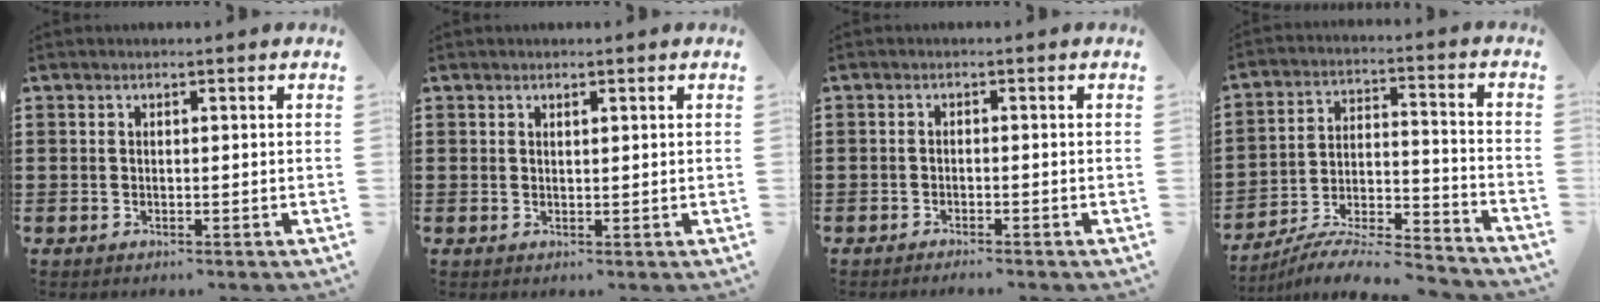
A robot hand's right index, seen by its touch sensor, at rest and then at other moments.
{"total": 0.9, "force": [0.8, 0.3, 0.2], "torque": [-0.005, 0.002, 0.016]}
{"total": 0.9, "force": [-0.9, -0.1, 0.1], "torque": [-0.004, 0.000, -0.018]}
{"total": 6.9, "force": [-6.4, 0.9, 2.4], "torque": [-0.043, 0.000, -0.127]}